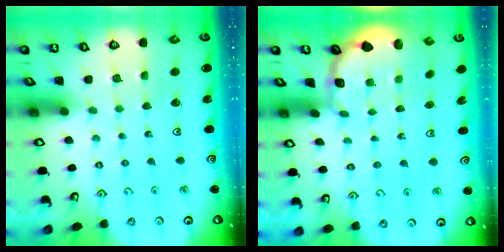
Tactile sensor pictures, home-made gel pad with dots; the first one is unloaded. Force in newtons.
{"total": 1.9, "press": 1.8, "slide": 0.7}